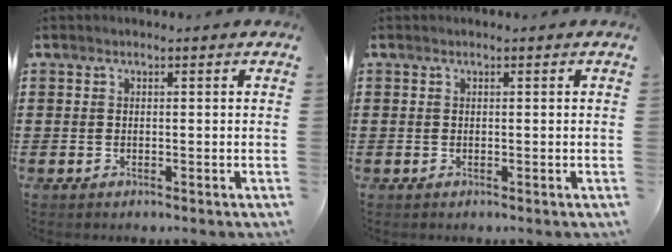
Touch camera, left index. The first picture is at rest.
{"total": 0.0}